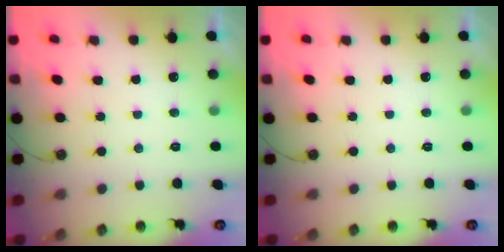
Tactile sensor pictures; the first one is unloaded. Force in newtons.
{"total": 0.0}